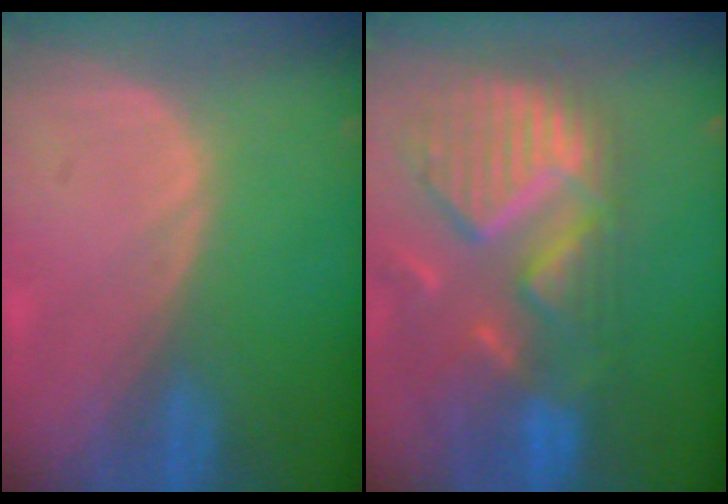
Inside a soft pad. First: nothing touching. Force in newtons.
{"total": 13.0, "press": 11.0, "slide": 7.0}